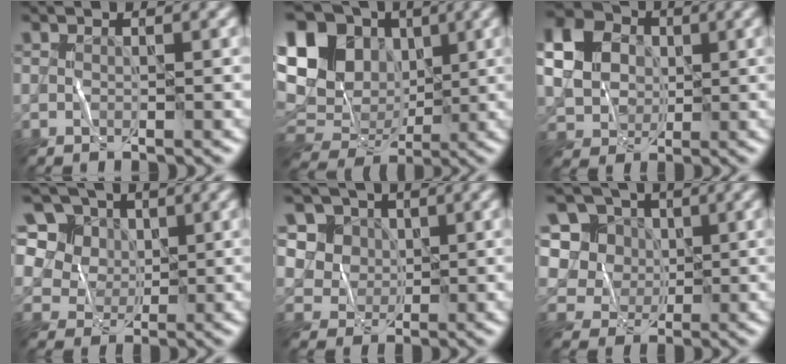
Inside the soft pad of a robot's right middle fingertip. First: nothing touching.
{"total": 15.3, "force": [2.9, 12.1, 8.8], "torque": [-0.186, 0.024, 0.039]}
{"total": 7.8, "force": [1.4, 6.6, 4.1], "torque": [-0.113, 0.024, 0.014]}
{"total": 10.5, "force": [4.8, 8.3, 4.4], "torque": [-0.110, 0.019, 0.074]}
{"total": 5.6, "force": [2.2, 4.7, 2.1], "torque": [-0.047, -0.003, 0.037]}
{"total": 7.3, "force": [2.2, 6.3, 2.9], "torque": [-0.061, 0.010, 0.028]}